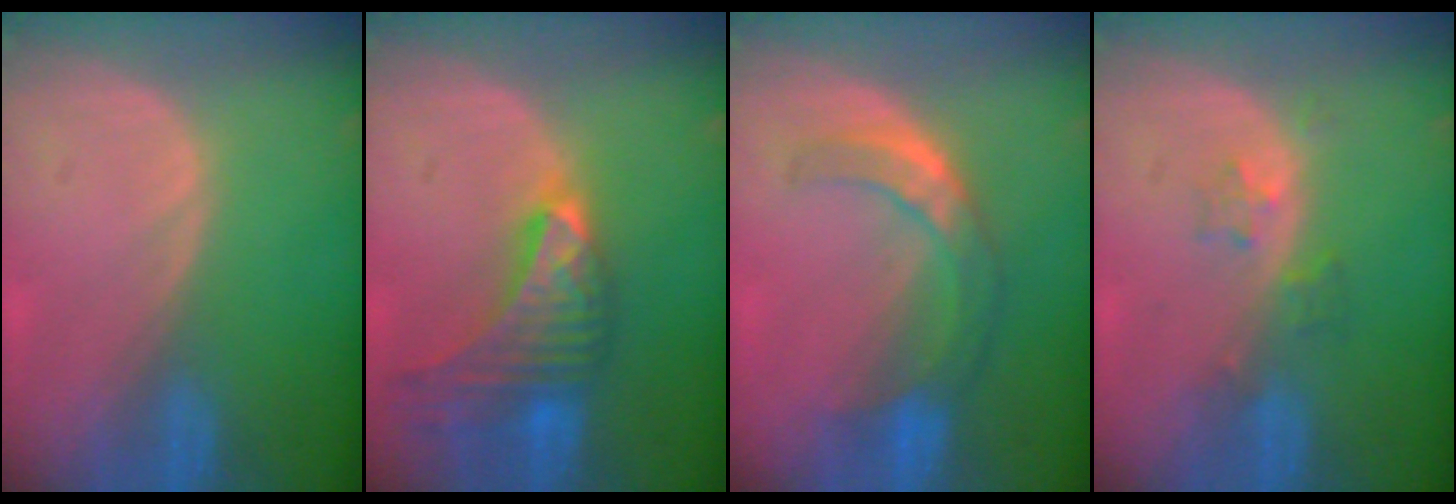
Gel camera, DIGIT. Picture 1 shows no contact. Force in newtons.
{"total": 9.8, "press": 8.7, "slide": 4.6}
{"total": 7.6, "press": 6.5, "slide": 4.0}
{"total": 2.6, "press": 2.6, "slide": 0.2}